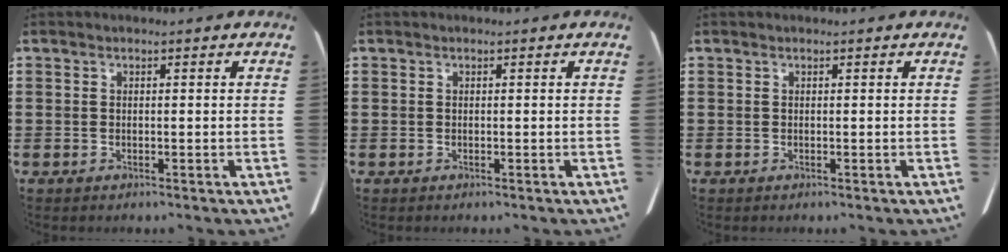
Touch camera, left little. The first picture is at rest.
{"total": 0.0}
{"total": 0.0}